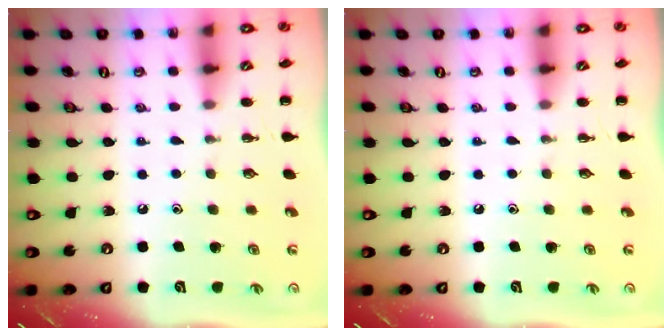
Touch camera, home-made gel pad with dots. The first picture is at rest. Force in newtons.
{"total": 0.0}